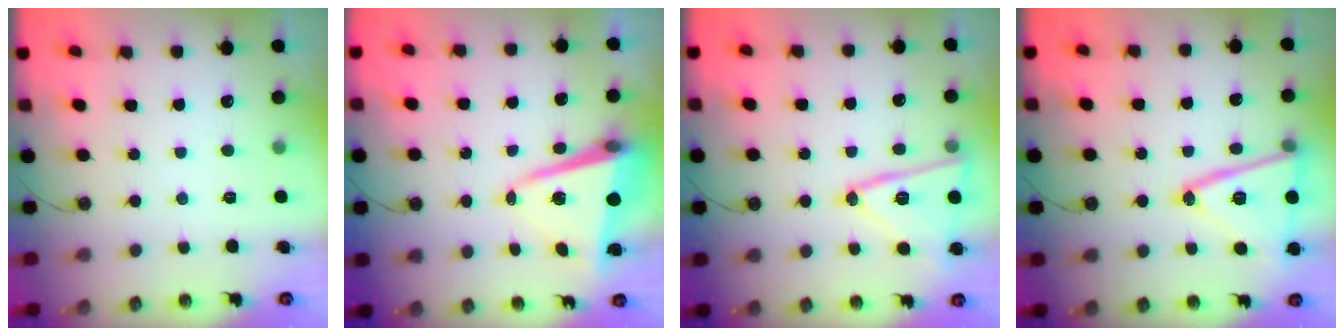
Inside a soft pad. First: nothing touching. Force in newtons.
{"total": 9.8, "press": 9.7, "slide": 1.4}
{"total": 15.3, "press": 15.3, "slide": 1.2}
{"total": 18.3, "press": 18.0, "slide": 3.6}